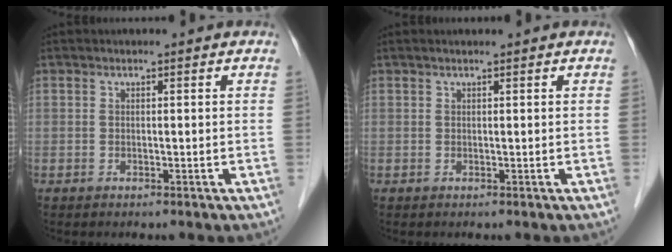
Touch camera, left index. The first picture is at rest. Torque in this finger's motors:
{"motor_torque": [-0.29, 0.18, 0.02, 0.01]}